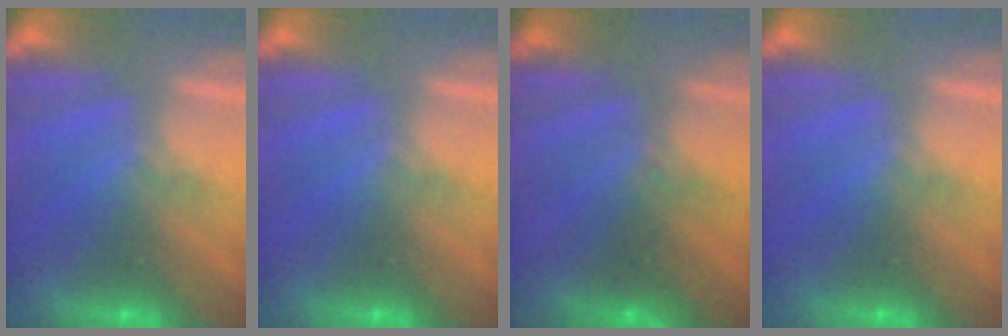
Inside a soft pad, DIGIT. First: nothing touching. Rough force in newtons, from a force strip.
{"total": 0.0}
{"total": 2.4}
{"total": 0.0}